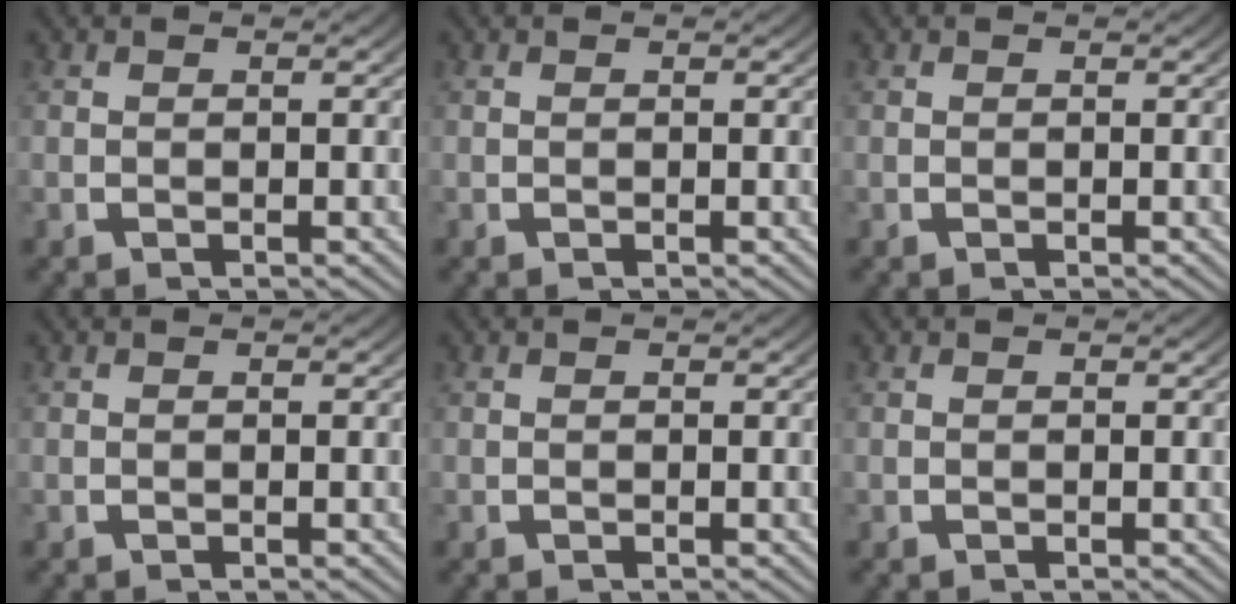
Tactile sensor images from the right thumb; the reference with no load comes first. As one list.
[{"total": 0.0}, {"total": 0.0}, {"total": 0.0}, {"total": 0.0}, {"total": 0.0}]